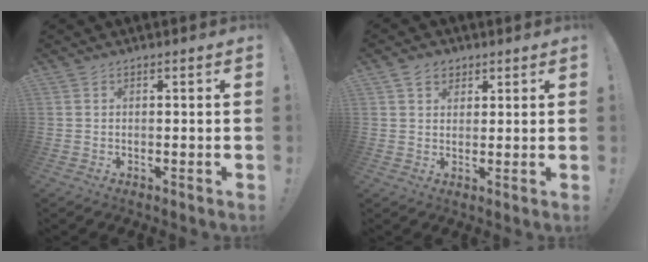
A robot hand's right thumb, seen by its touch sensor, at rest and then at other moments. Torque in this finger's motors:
{"motor_torque": [0.25, 0.51, 0.25, -0.21, 0.00]}